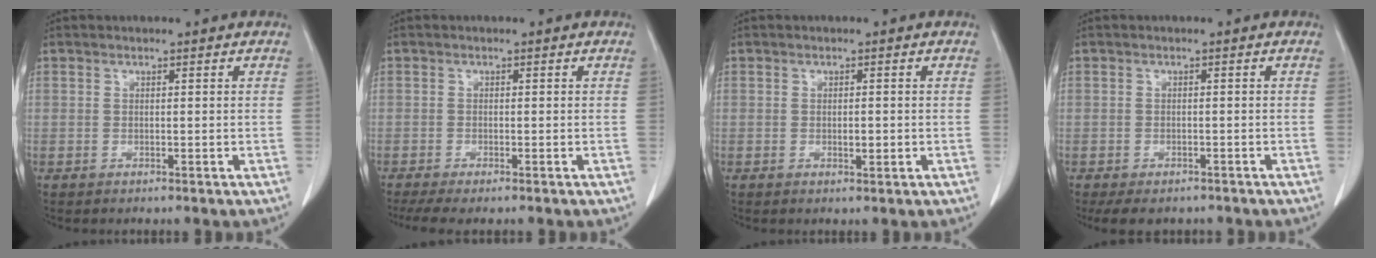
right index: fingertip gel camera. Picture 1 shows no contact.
{"total": 4.9, "force": [-3.9, 0.7, 2.8], "torque": [-0.044, -0.012, -0.063]}
{"total": 1.4, "force": [-0.2, 0.5, 1.3], "torque": [-0.023, -0.001, -0.001]}
{"total": 5.7, "force": [-4.6, 2.8, 2.1], "torque": [-0.021, -0.002, -0.061]}